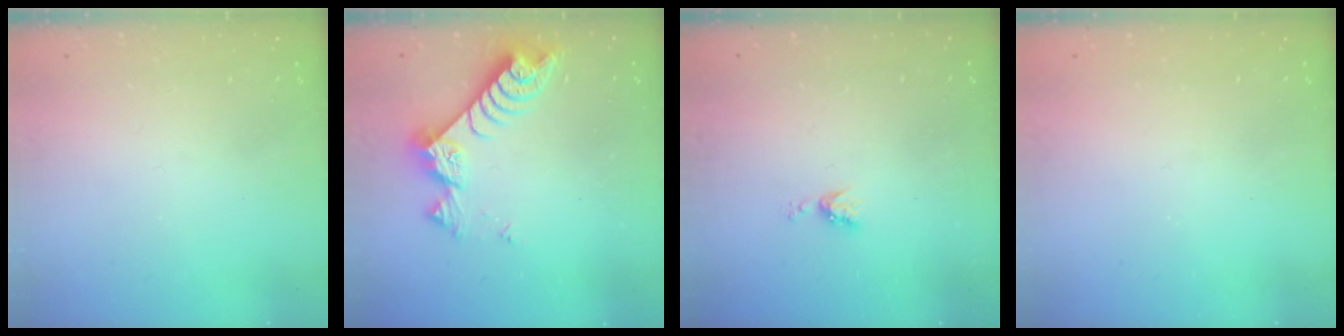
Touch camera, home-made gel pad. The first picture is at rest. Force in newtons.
{"total": 8.7, "press": 8.7, "slide": 0.4}
{"total": 4.3, "press": 4.3, "slide": 0.5}
{"total": 0.0}